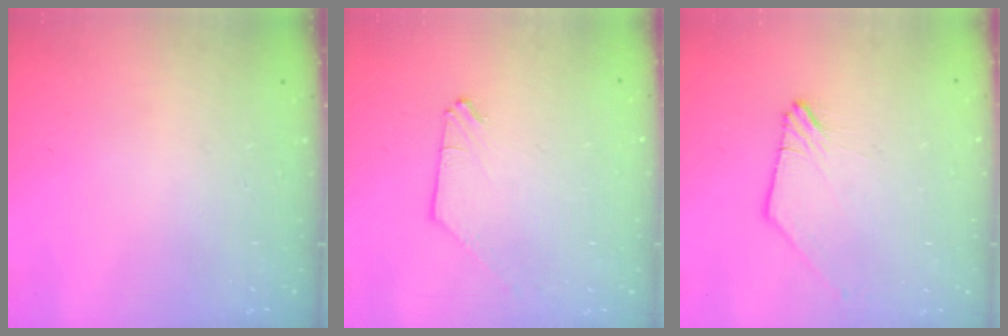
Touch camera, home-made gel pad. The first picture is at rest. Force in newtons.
{"total": 0.0}
{"total": 0.0}